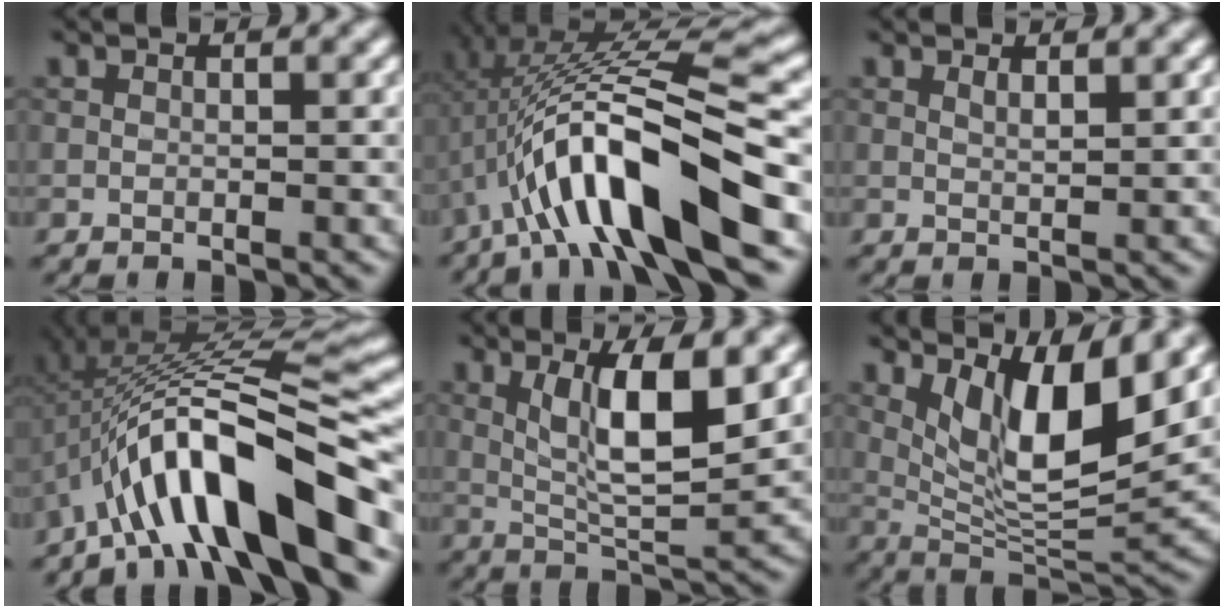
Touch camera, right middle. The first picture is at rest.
{"total": 11.6, "force": [-3.6, 2.8, 10.6], "torque": [-0.188, 0.021, -0.055]}
{"total": 0.7, "force": [0.7, 0.0, 0.3], "torque": [-0.004, 0.003, 0.017]}
{"total": 12.3, "force": [-6.4, 3.0, 10.1], "torque": [-0.153, 0.024, -0.098]}
{"total": 6.8, "force": [1.9, 1.8, 6.3], "torque": [-0.113, -0.002, 0.042]}
{"total": 7.7, "force": [3.3, 2.4, 6.6], "torque": [-0.112, -0.021, 0.069]}